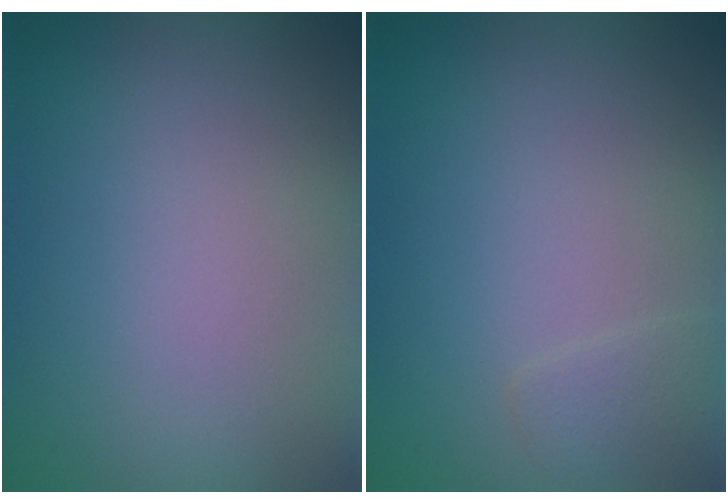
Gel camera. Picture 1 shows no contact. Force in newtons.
{"total": 1.1, "press": 1.1, "slide": 0.1}